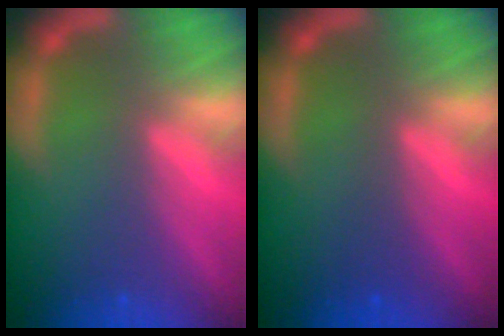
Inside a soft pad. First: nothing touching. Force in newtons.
{"total": 0.9}